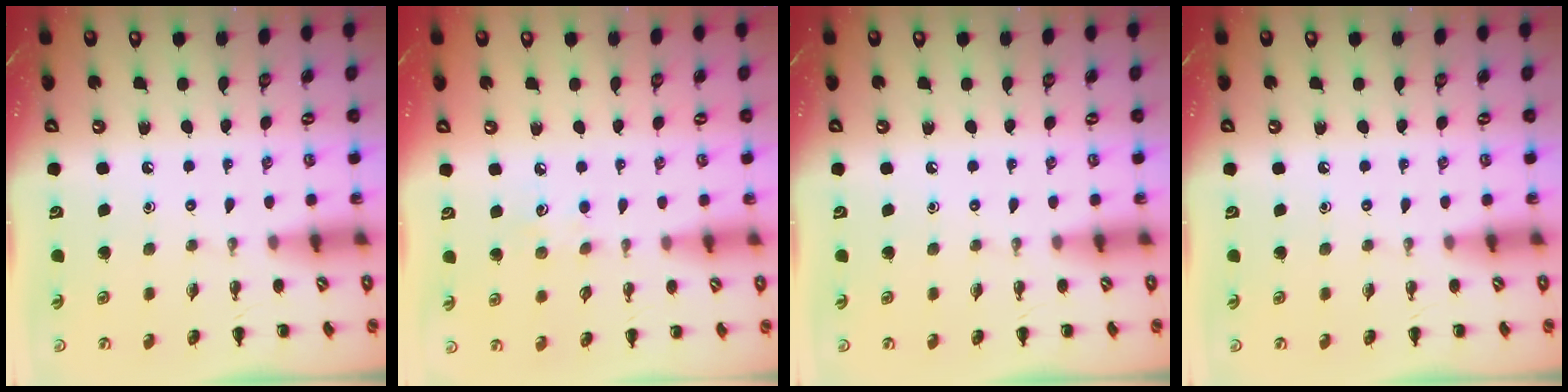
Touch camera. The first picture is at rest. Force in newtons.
{"total": 4.3, "press": 4.2, "slide": 1.1}
{"total": 0.0}
{"total": 0.0}